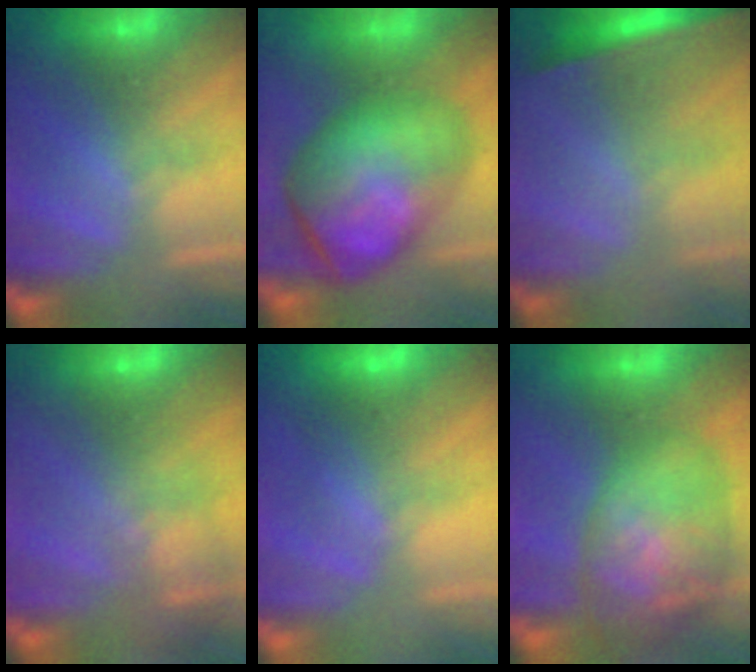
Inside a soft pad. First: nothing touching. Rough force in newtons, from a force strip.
{"total": 5.9}
{"total": 1.5}
{"total": 8.0}
{"total": 2.6}
{"total": 7.4}